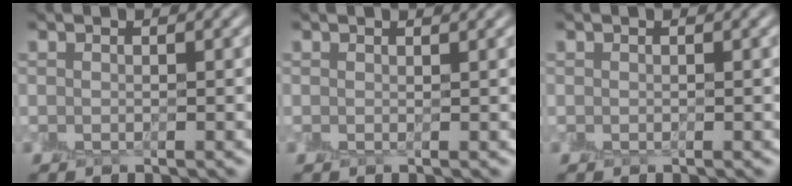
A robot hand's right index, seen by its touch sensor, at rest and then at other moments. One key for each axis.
{"total": 0.7, "fx": 0.5, "fy": 0.1, "fz": 0.4, "tx": -0.006, "ty": -0.002, "tz": 0.002}
{"total": 0.0}